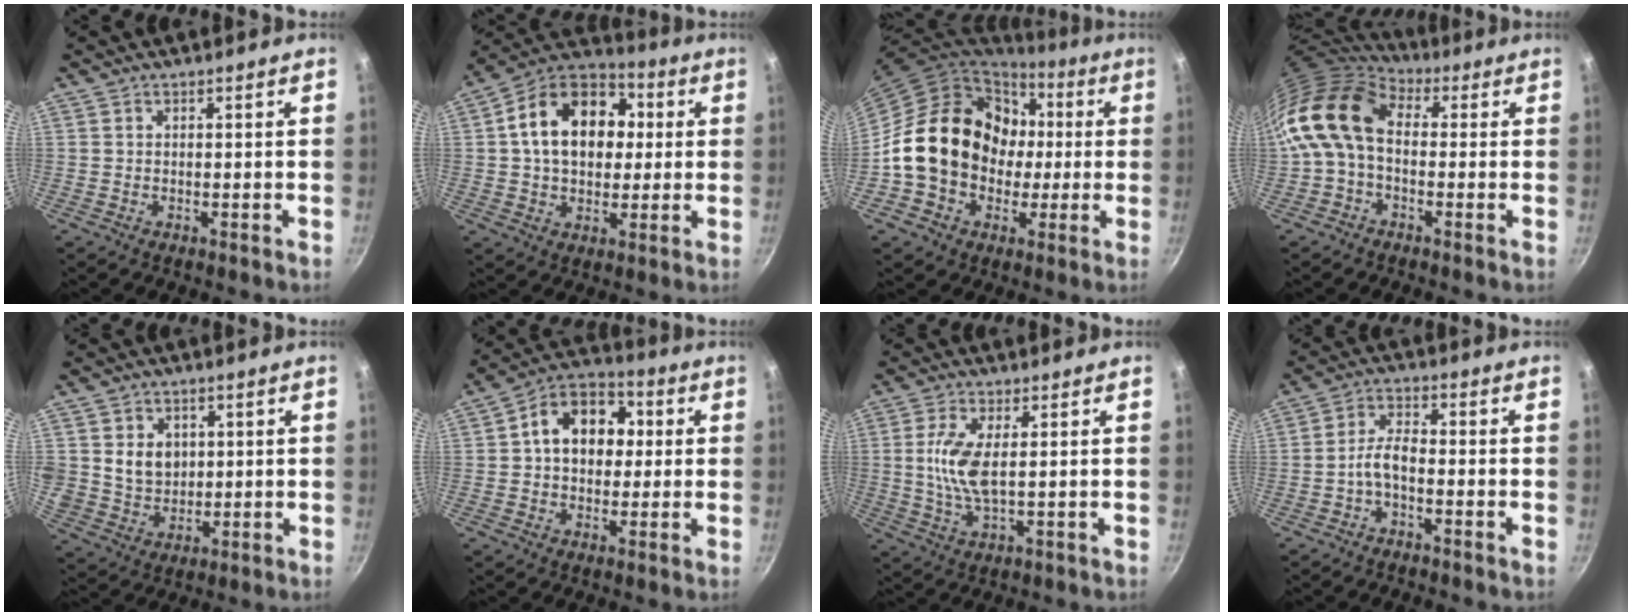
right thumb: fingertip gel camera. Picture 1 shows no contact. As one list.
[{"total": 18.3, "force": [2.7, 13.1, 12.4], "torque": [-0.176, 0.028, 0.027]}, {"total": 20.5, "force": [0.3, 17.0, 11.5], "torque": [-0.162, 0.037, 0.009]}, {"total": 12.7, "force": [0.1, 8.6, 9.4], "torque": [-0.166, 0.024, -0.018]}, {"total": 8.2, "force": [1.6, 7.0, 4.0], "torque": [-0.045, -0.013, 0.037]}, {"total": 13.4, "force": [1.8, 9.9, 8.8], "torque": [-0.092, 0.024, 0.009]}, {"total": 7.7, "force": [1.0, 3.0, 7.1], "torque": [-0.151, -0.004, 0.020]}, {"total": 4.4, "force": [-2.2, 1.7, 3.4], "torque": [-0.070, 0.028, -0.047]}]